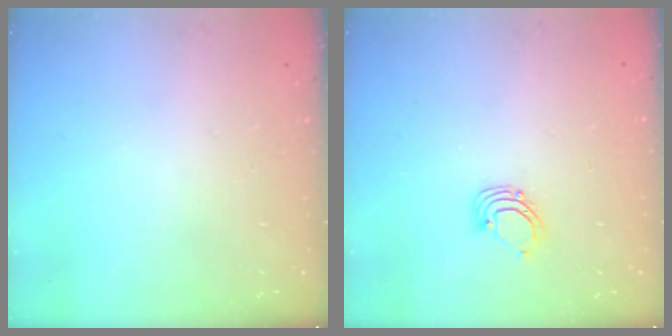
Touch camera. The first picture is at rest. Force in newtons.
{"total": 2.9, "press": 2.9, "slide": 0.3}